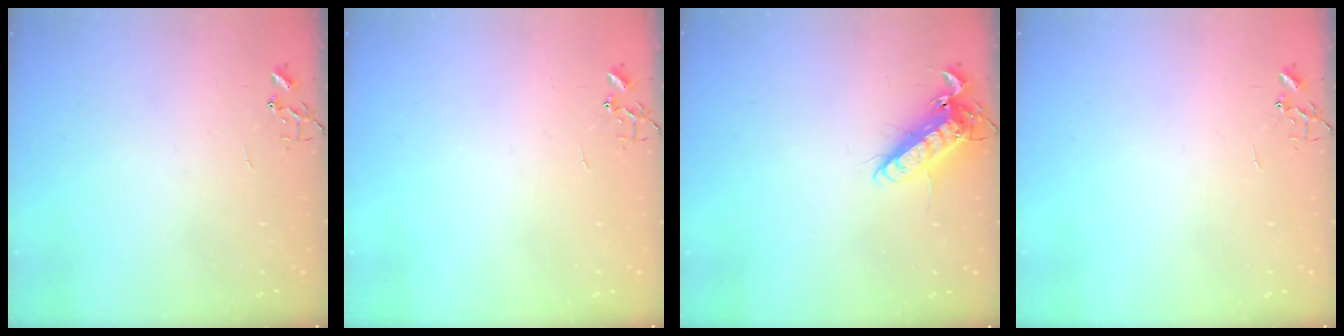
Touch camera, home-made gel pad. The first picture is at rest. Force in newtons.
{"total": 0.0}
{"total": 12.8, "press": 12.7, "slide": 1.9}
{"total": 0.0}